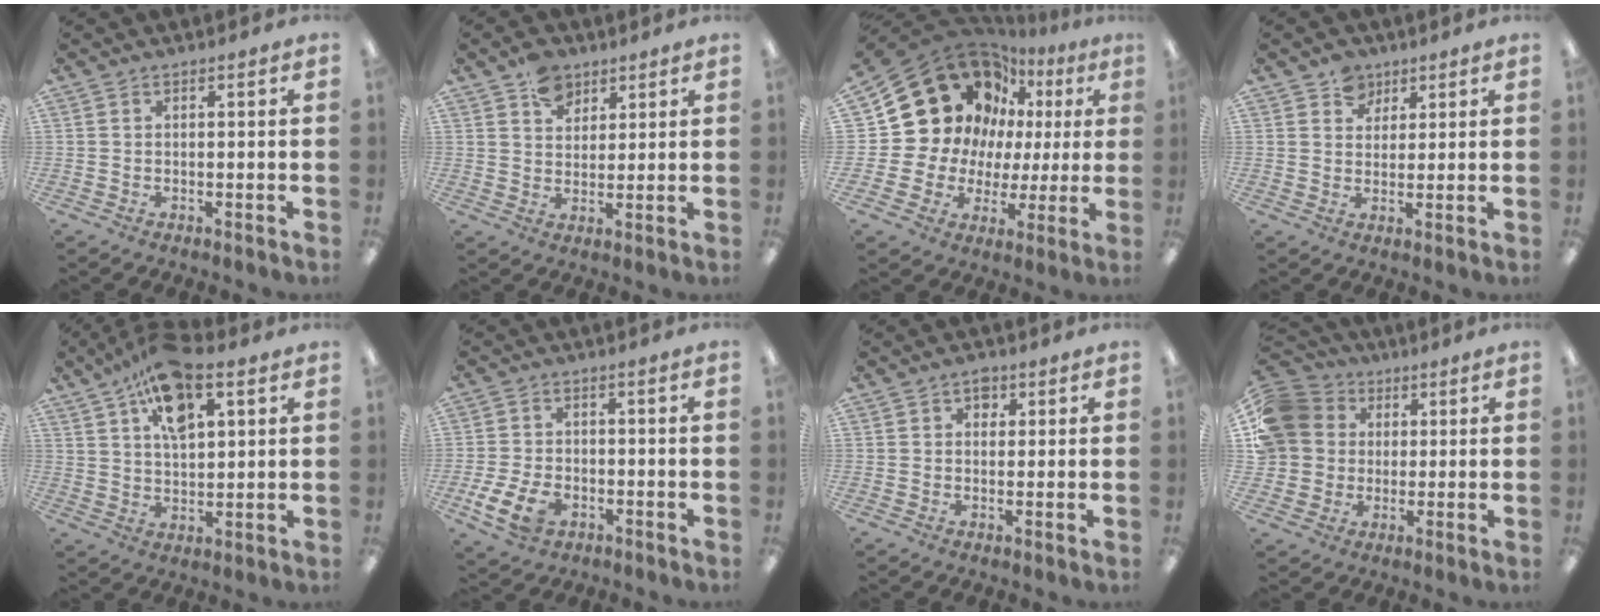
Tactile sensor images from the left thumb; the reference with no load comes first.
{"total": 6.8, "force": [4.4, 4.7, 2.3], "torque": [-0.030, -0.012, 0.079]}
{"total": 21.9, "force": [10.2, 17.2, 8.9], "torque": [-0.164, -0.066, 0.216]}
{"total": 5.5, "force": [3.7, 3.9, 1.0], "torque": [-0.011, -0.009, 0.068]}
{"total": 13.3, "force": [7.8, 6.1, 8.8], "torque": [-0.144, -0.023, 0.138]}
{"total": 8.7, "force": [-3.6, 5.2, 5.9], "torque": [-0.134, 0.005, -0.064]}
{"total": 3.2, "force": [1.5, 2.3, 1.7], "torque": [-0.013, -0.004, 0.021]}
{"total": 14.1, "force": [3.4, 12.6, 5.3], "torque": [-0.117, 0.009, 0.072]}